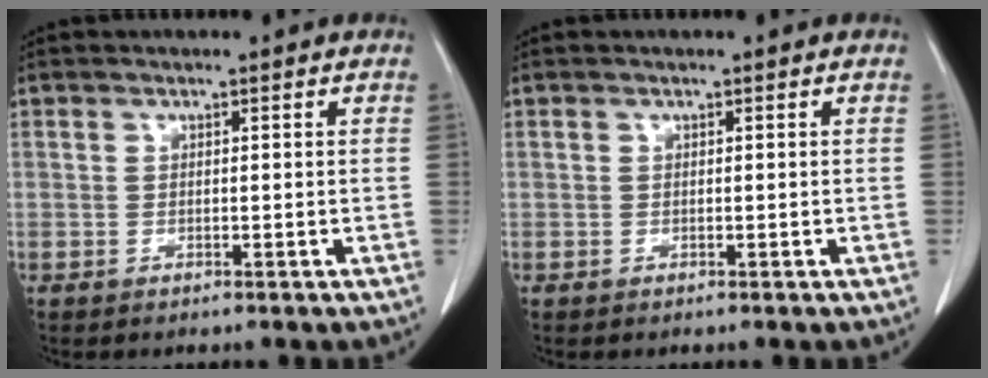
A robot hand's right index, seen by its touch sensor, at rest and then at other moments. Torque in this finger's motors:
{"motor_torque": [-0.01, 0.01, 0.00, 0.00]}